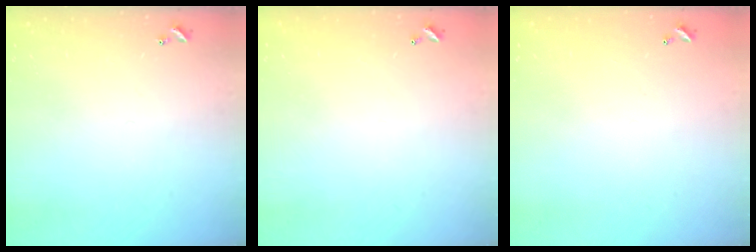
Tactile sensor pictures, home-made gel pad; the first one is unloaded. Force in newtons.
{"total": 2.9, "press": 2.9, "slide": 0.1}
{"total": 3.0, "press": 3.0, "slide": 0.1}